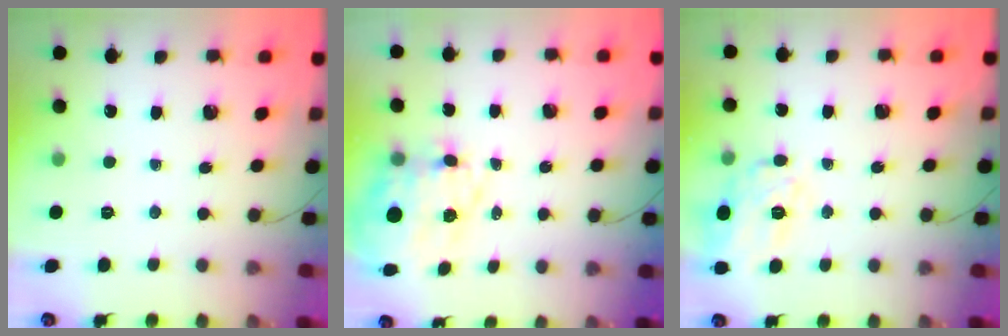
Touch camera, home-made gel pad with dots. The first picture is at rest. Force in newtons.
{"total": 15.7, "press": 15.3, "slide": 3.9}
{"total": 12.4, "press": 12.2, "slide": 1.9}